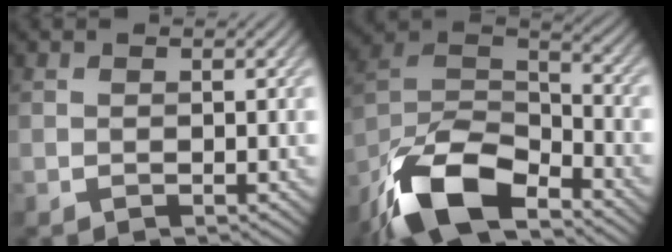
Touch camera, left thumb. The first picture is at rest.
{"total": 15.9, "force": [-10.8, 6.1, 10.0], "torque": [-0.232, -0.018, -0.208]}